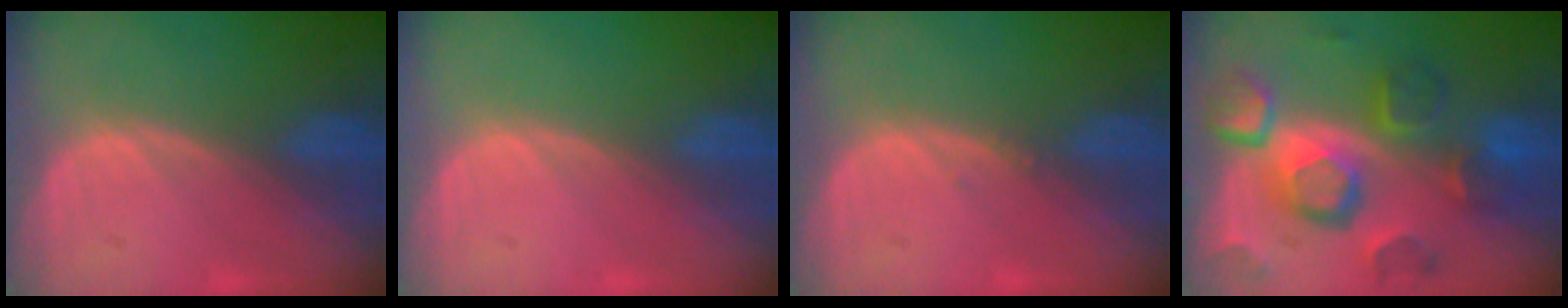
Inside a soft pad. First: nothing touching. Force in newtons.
{"total": 0.0}
{"total": 0.5, "press": 0.5, "slide": 0.2}
{"total": 12.4, "press": 10.7, "slide": 6.1}